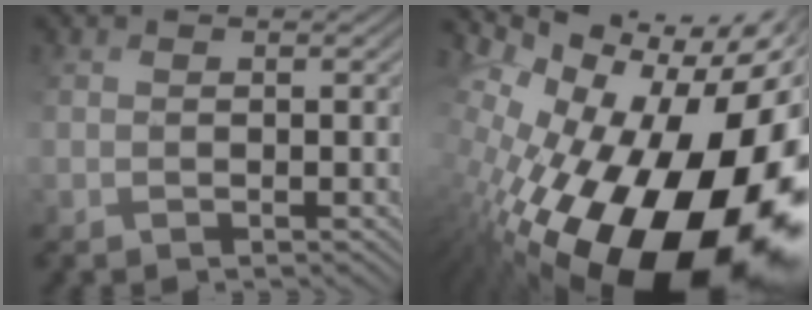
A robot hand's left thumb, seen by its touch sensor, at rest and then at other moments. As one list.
[{"total": 20.7, "force": [-4.9, 11.6, 16.4], "torque": [-0.293, -0.063, -0.054]}]